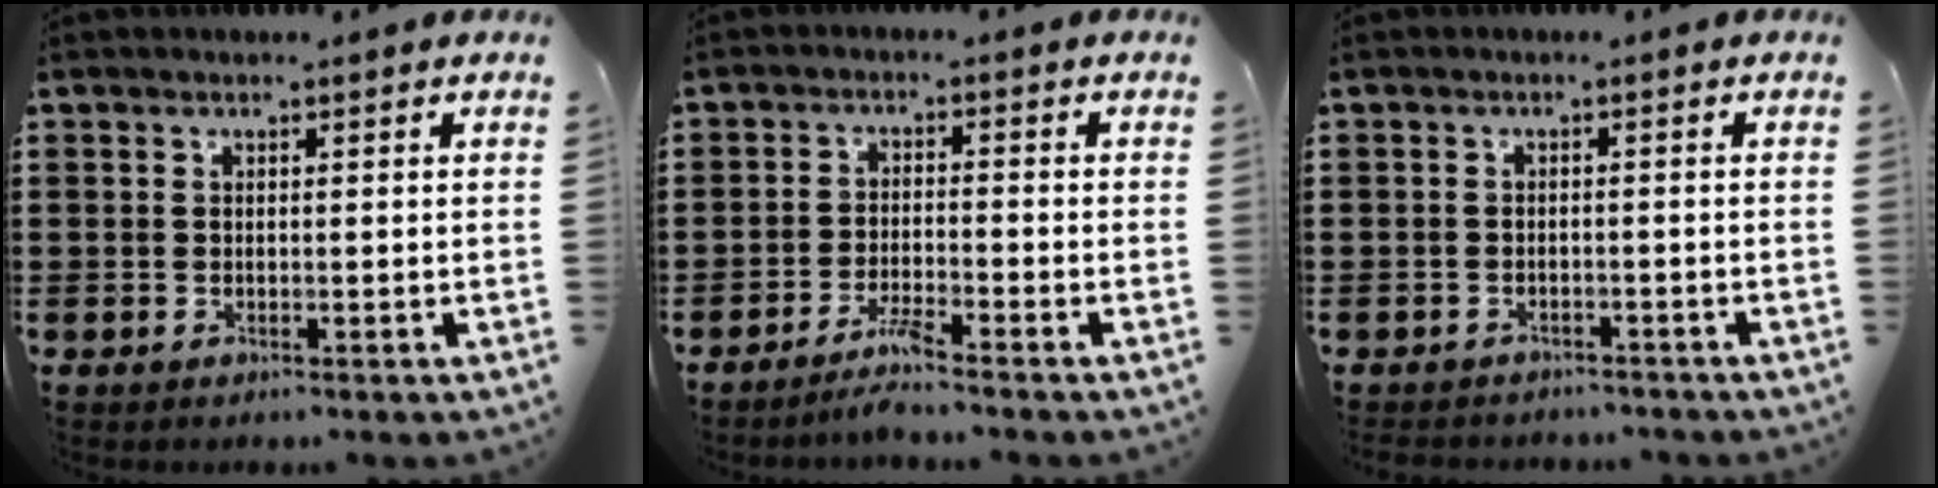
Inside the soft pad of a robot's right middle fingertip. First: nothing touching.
{"total": 3.3, "force": [-2.9, -0.2, 1.6], "torque": [-0.043, -0.004, -0.060]}
{"total": 1.5, "force": [-1.5, 0.2, -0.1], "torque": [-0.004, 0.000, -0.033]}